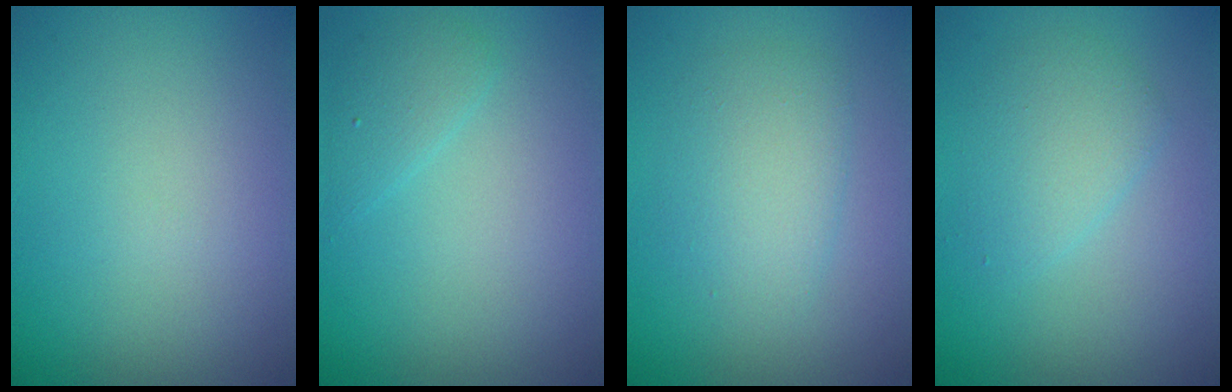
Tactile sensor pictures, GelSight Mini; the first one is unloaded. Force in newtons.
{"total": 1.5, "press": 1.5, "slide": 0.1}
{"total": 3.0, "press": 3.0, "slide": 0.1}
{"total": 2.6, "press": 2.6, "slide": 0.2}